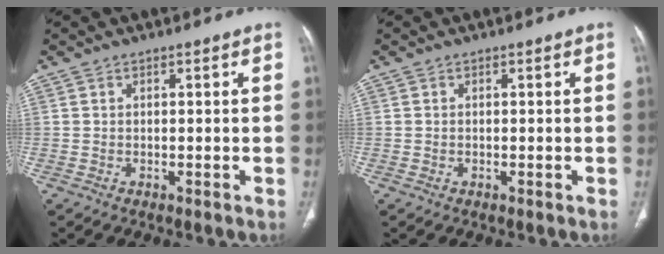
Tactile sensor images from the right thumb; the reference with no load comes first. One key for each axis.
{"total": 0.0}